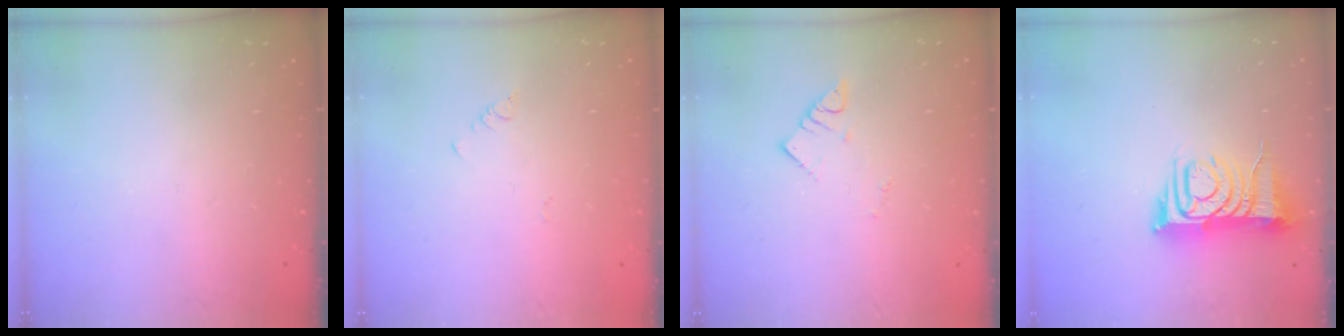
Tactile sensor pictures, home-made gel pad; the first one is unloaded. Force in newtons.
{"total": 1.9, "press": 1.9, "slide": 0.4}
{"total": 2.6, "press": 2.6, "slide": 0.1}
{"total": 9.4, "press": 9.3, "slide": 1.2}